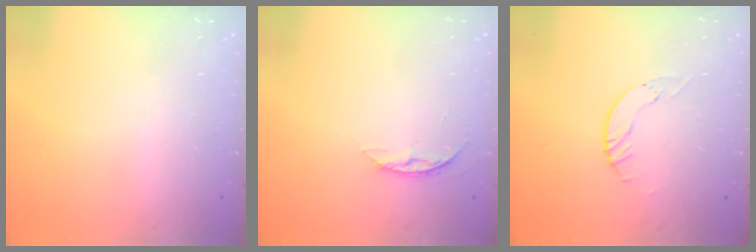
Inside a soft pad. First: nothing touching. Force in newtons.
{"total": 6.4, "press": 6.3, "slide": 0.8}
{"total": 4.0, "press": 4.0, "slide": 0.4}